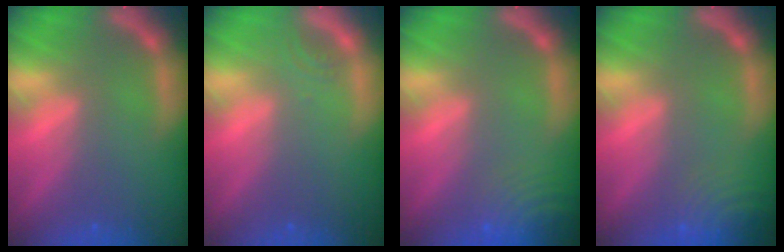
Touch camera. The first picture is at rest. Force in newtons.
{"total": 1.0}
{"total": 8.5}
{"total": 7.5}